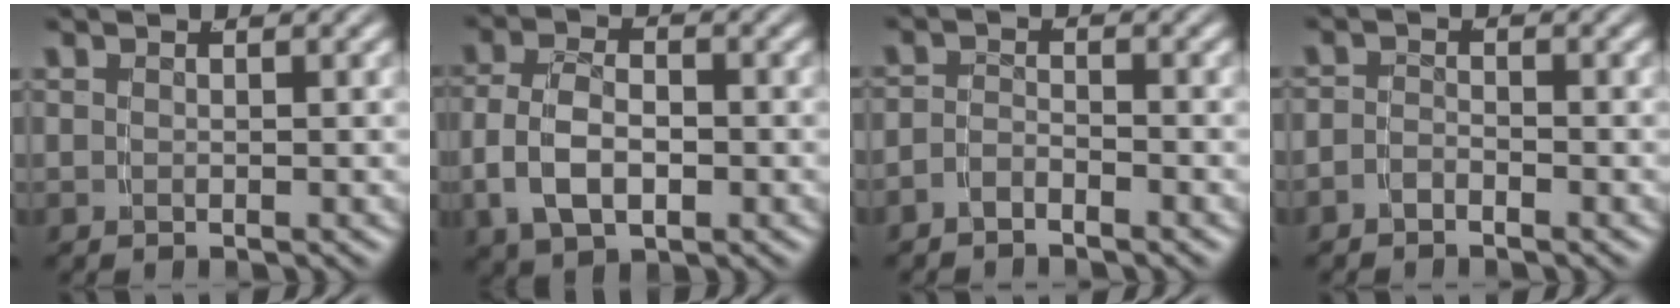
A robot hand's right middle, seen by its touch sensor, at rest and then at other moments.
{"total": 5.6, "force": [-0.7, 3.9, 4.0], "torque": [-0.085, -0.007, -0.008]}
{"total": 2.1, "force": [-1.9, 0.6, 0.4], "torque": [-0.008, -0.008, -0.037]}
{"total": 1.7, "force": [-1.5, 0.7, 0.2], "torque": [-0.005, -0.008, -0.028]}